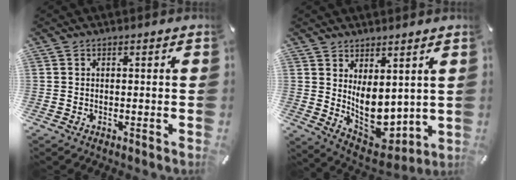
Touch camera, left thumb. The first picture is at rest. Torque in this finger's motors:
{"motor_torque": [2.51, 2.49, 0.39, -0.31, 0.14]}